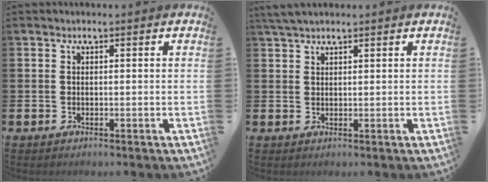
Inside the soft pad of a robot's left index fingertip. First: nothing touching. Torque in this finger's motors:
{"motor_torque": [0.07, -0.03, 0.32, 0.07]}